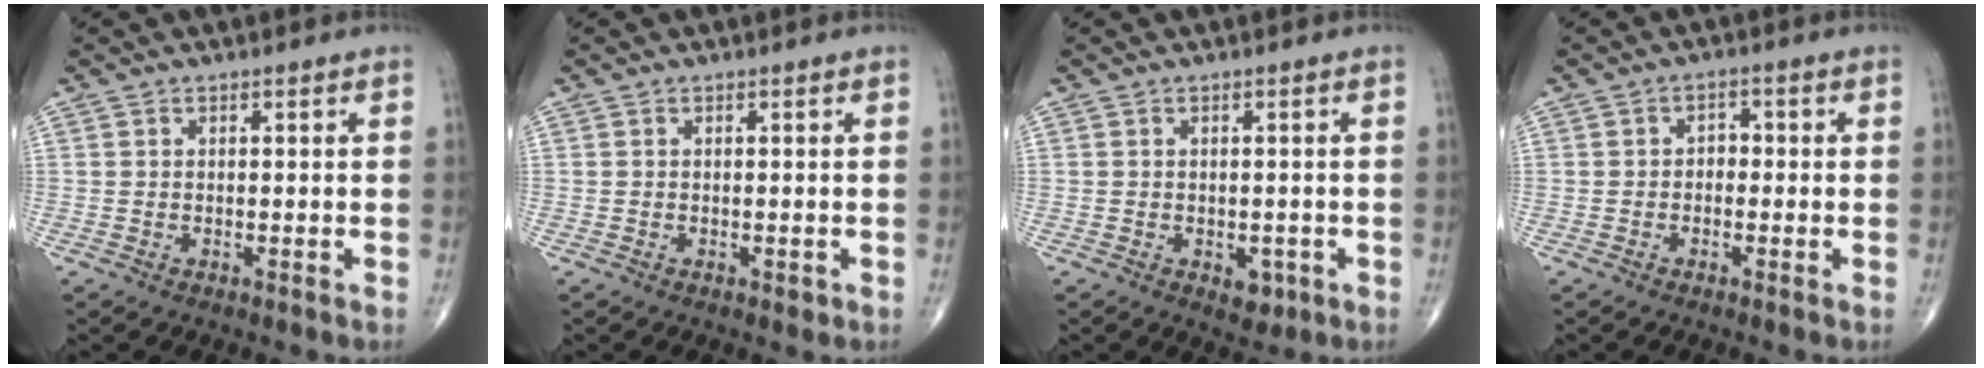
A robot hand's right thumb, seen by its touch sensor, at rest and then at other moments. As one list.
[{"total": 0.6, "force": [-0.1, 0.4, 0.5], "torque": [-0.004, -0.001, 0.000]}, {"total": 2.9, "force": [-1.0, 1.9, 1.9], "torque": [-0.005, 0.002, -0.005]}, {"total": 2.1, "force": [-0.5, 1.6, 1.2], "torque": [-0.002, 0.011, -0.018]}]